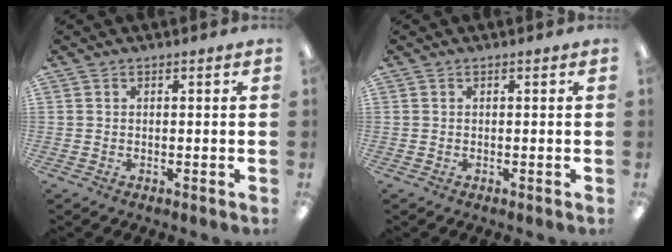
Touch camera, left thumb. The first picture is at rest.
{"total": 0.0}